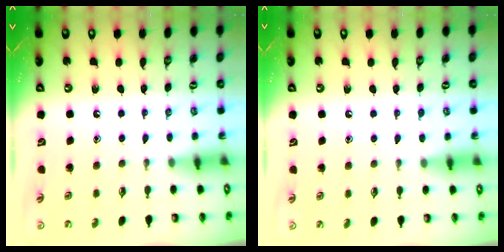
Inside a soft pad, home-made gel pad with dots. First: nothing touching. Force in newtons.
{"total": 3.2, "press": 3.2, "slide": 0.4}